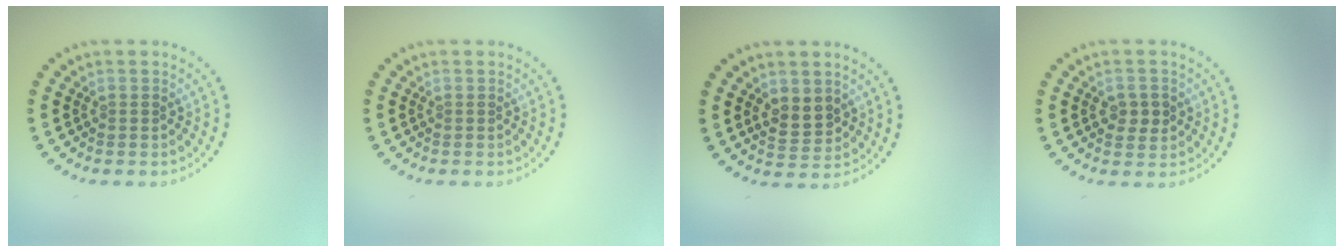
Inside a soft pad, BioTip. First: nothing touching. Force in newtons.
{"total": 0.0}
{"total": 2.4, "press": 2.3, "slide": 0.7}
{"total": 2.2, "press": 2.2, "slide": 0.2}